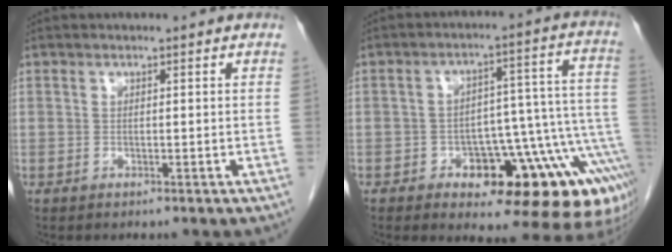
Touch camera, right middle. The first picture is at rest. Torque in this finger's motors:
{"motor_torque": [1.11, -1.03, 0.18, 0.08]}